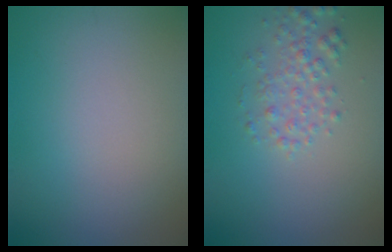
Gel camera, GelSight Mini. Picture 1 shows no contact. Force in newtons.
{"total": 2.2, "press": 2.2, "slide": 0.0}